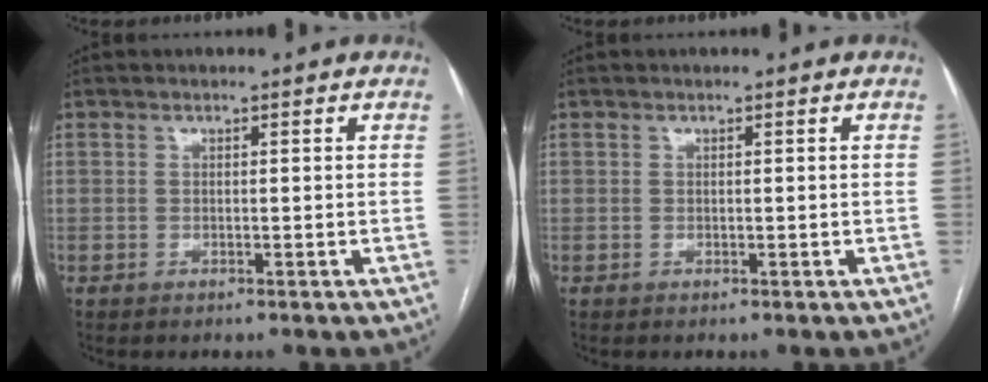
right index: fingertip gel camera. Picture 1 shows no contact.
{"total": 0.0}